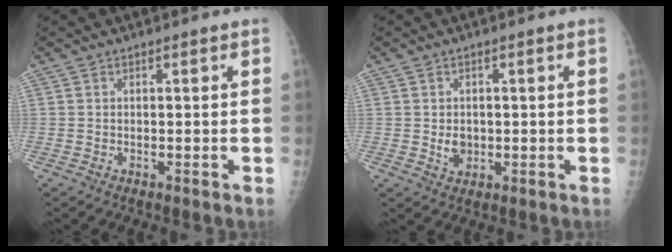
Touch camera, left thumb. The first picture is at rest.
{"total": 3.0, "force": [-0.3, 2.5, 1.6], "torque": [-0.015, 0.000, 0.002]}